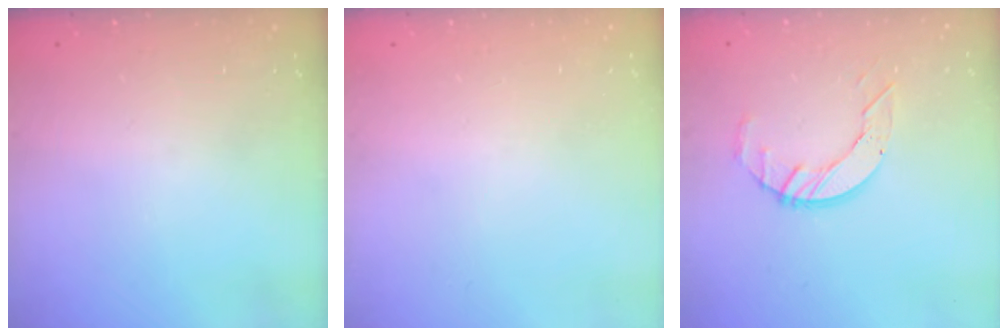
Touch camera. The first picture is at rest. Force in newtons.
{"total": 0.0}
{"total": 7.3, "press": 7.2, "slide": 0.7}